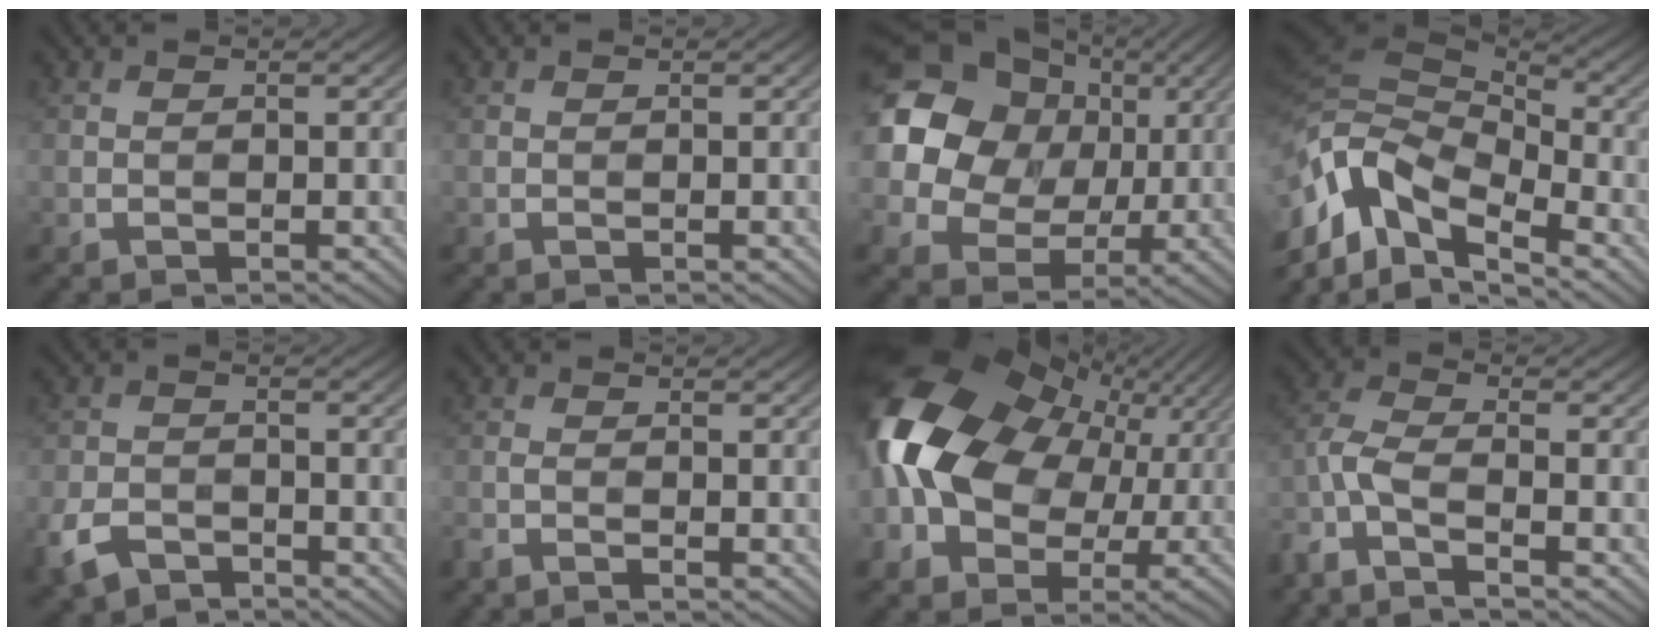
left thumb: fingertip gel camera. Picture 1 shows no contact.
{"total": 0.0}
{"total": 19.0, "force": [5.3, 16.3, 8.2], "torque": [-0.254, 0.042, 0.093]}
{"total": 14.1, "force": [-5.5, 7.5, 10.6], "torque": [-0.242, -0.011, -0.107]}
{"total": 5.4, "force": [-3.7, 3.0, 2.6], "torque": [-0.060, -0.009, -0.078]}
{"total": 1.6, "force": [-1.4, 0.2, 0.8], "torque": [-0.025, -0.005, -0.036]}
{"total": 18.5, "force": [1.1, 13.3, 12.9], "torque": [-0.258, -0.012, 0.038]}
{"total": 5.8, "force": [-4.1, 1.5, 3.8], "torque": [-0.094, -0.006, -0.100]}